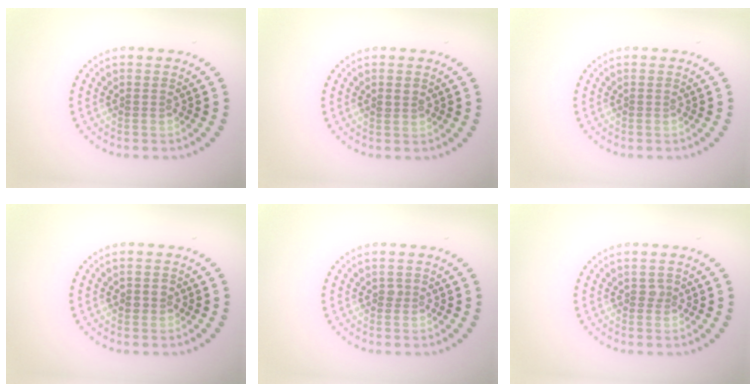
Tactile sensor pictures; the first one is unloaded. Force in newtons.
{"total": 0.9, "press": 0.9, "slide": 0.1}
{"total": 0.0}
{"total": 1.1, "press": 1.0, "slide": 0.4}
{"total": 0.6, "press": 0.4, "slide": 0.4}
{"total": 0.6, "press": 0.5, "slide": 0.4}